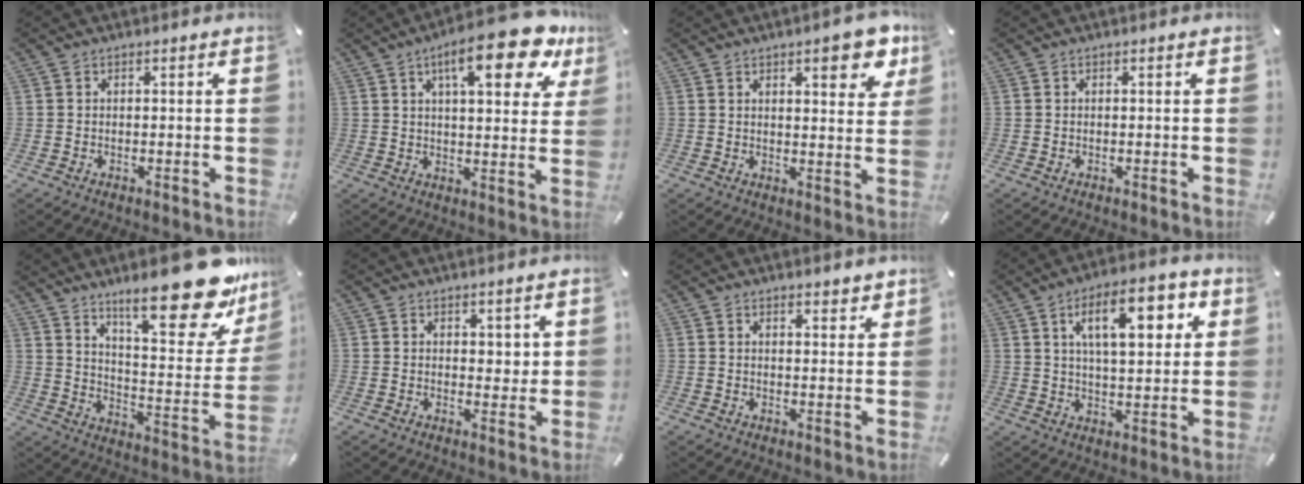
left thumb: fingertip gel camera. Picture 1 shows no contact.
{"total": 18.4, "force": [9.6, 5.7, 14.7], "torque": [-0.212, -0.038, 0.144]}
{"total": 9.5, "force": [5.5, 3.2, 7.0], "torque": [-0.087, -0.026, 0.087]}
{"total": 0.0}
{"total": 26.7, "force": [18.5, 8.1, 17.4], "torque": [-0.240, -0.137, 0.300]}
{"total": 3.1, "force": [2.1, 2.1, 0.8], "torque": [0.004, -0.009, 0.034]}
{"total": 2.8, "force": [2.6, 0.9, 0.6], "torque": [0.001, -0.019, 0.045]}
{"total": 15.0, "force": [6.3, 6.5, 12.0], "torque": [-0.183, -0.004, 0.101]}